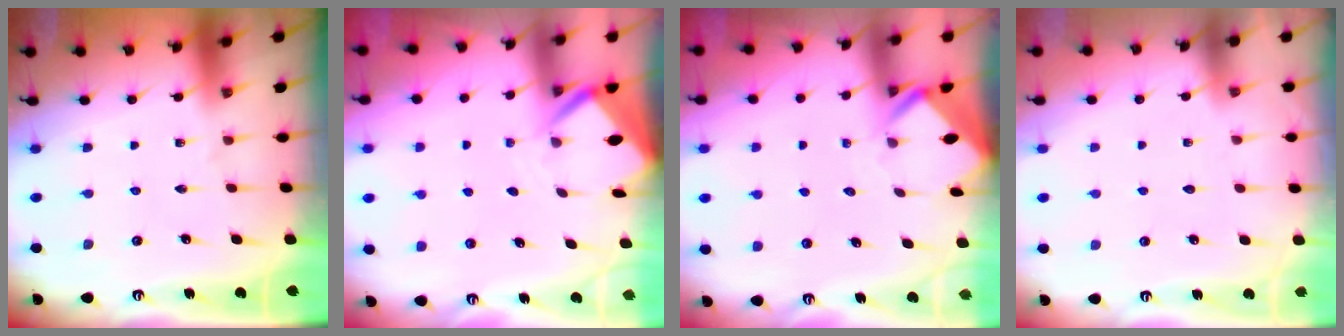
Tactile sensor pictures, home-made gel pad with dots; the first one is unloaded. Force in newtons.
{"total": 3.3, "press": 3.3, "slide": 0.3}
{"total": 2.7, "press": 2.7, "slide": 0.2}
{"total": 1.0, "press": 1.0, "slide": 0.0}